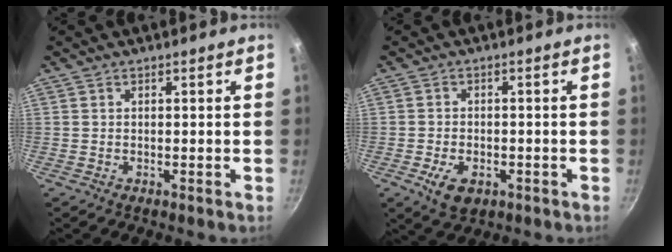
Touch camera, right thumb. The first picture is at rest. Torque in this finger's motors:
{"motor_torque": [-0.22, 0.28, -0.01, 0.01, 0.21]}